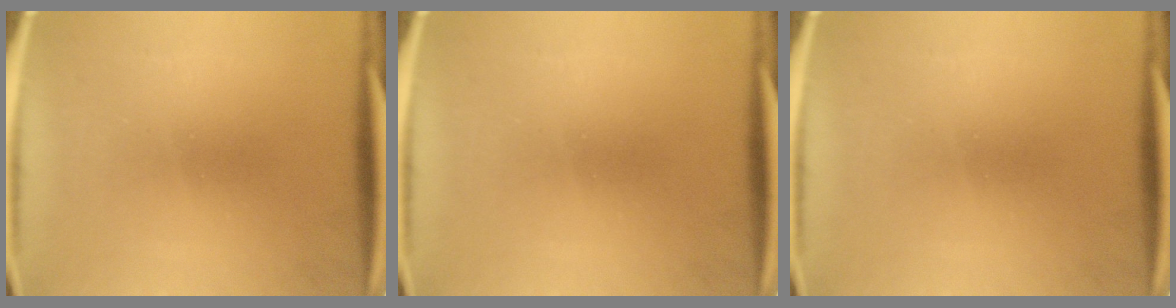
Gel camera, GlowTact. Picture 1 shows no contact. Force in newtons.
{"total": 0.0}
{"total": 0.0}